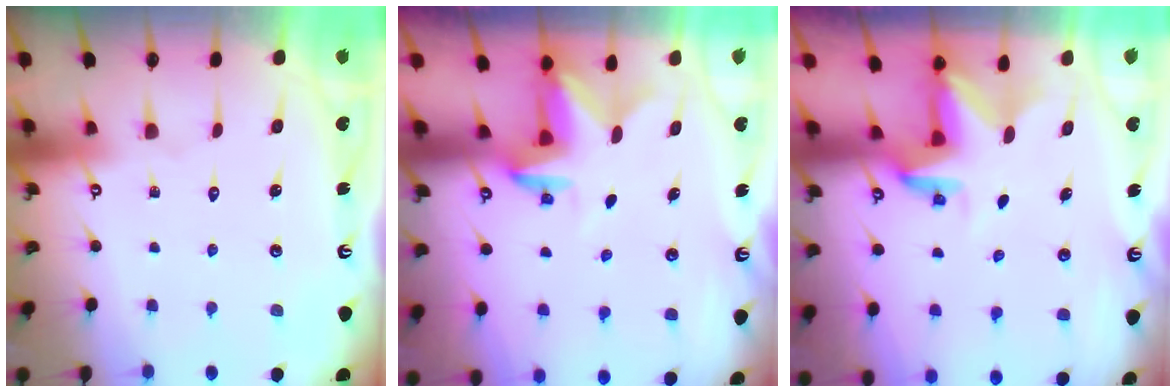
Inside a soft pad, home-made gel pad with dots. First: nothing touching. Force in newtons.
{"total": 2.6, "press": 2.6, "slide": 0.5}
{"total": 2.9, "press": 2.9, "slide": 0.1}